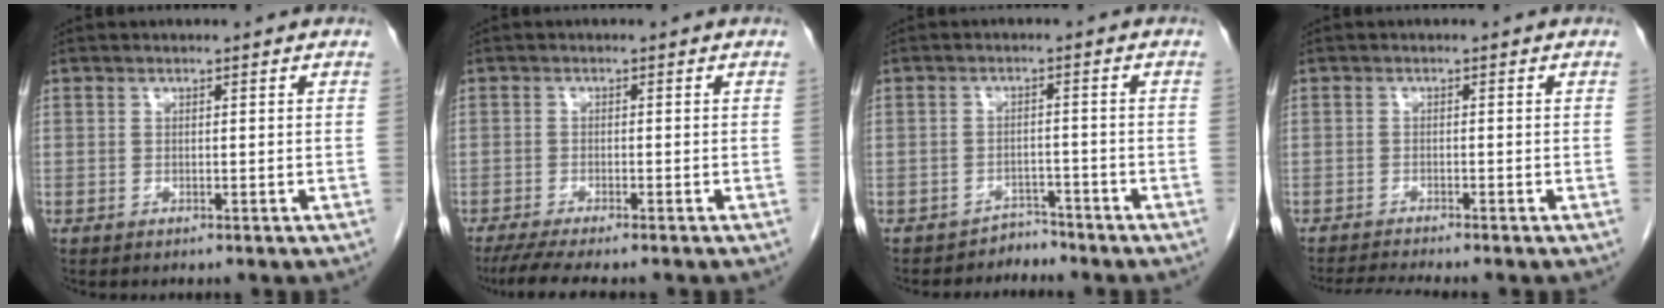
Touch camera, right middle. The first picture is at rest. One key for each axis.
{"total": 6.7, "fx": -5.5, "fy": 0.5, "fz": 3.8, "tx": -0.055, "ty": -0.016, "tz": -0.088}
{"total": 2.5, "fx": -2.3, "fy": 0.7, "fz": -0.8, "tx": 0.017, "ty": -0.002, "tz": -0.034}
{"total": 3.8, "fx": -3.5, "fy": -1.0, "fz": 1.1, "tx": -0.022, "ty": -0.017, "tz": -0.060}